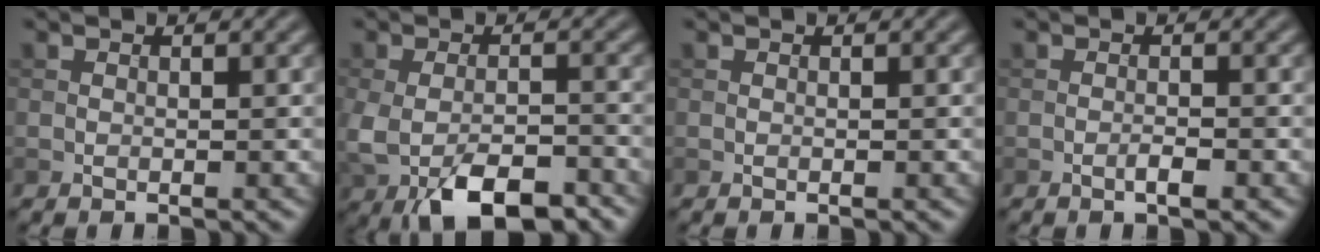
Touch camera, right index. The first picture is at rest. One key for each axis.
{"total": 8.3, "fx": -4.2, "fy": 4.0, "fz": 6.0, "tx": -0.123, "ty": -0.022, "tz": -0.065}
{"total": 0.0}
{"total": 1.2, "fx": -0.6, "fy": 0.2, "fz": 1.0, "tx": -0.018, "ty": 0.001, "tz": -0.012}